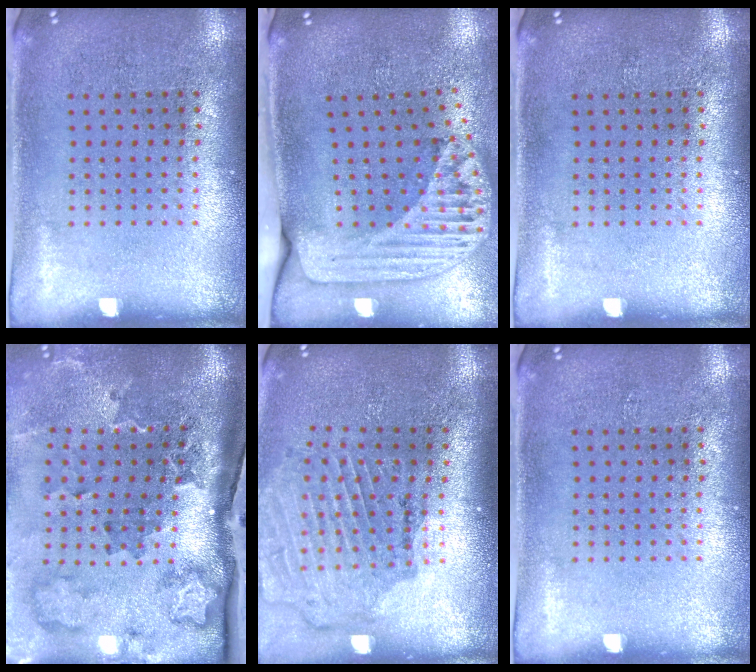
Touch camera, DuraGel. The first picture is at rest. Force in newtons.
{"total": 2.4, "press": 1.7, "slide": 1.7}
{"total": 0.0}
{"total": 3.6, "press": 2.4, "slide": 2.7}
{"total": 1.7, "press": 1.7, "slide": 0.3}
{"total": 0.0}